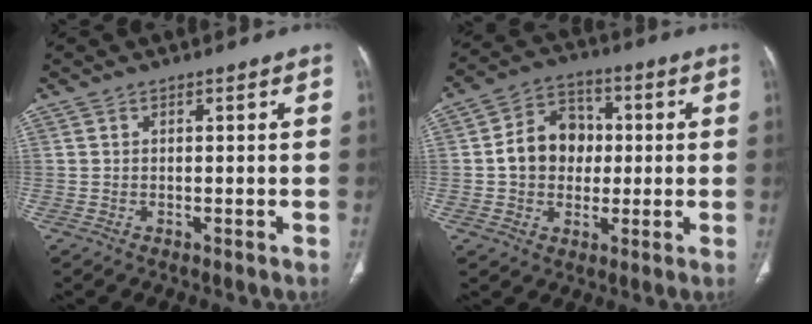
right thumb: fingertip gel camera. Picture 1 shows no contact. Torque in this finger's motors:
{"motor_torque": [0.88, 1.87, 0.64, -0.44, 0.06]}